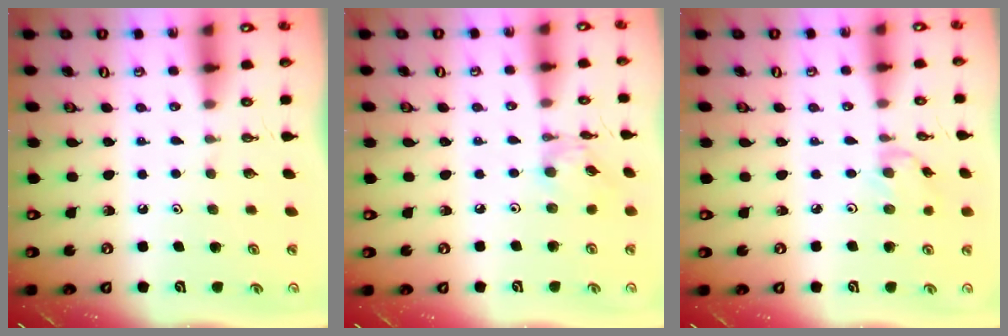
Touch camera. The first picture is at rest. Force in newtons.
{"total": 3.1, "press": 3.1, "slide": 0.1}
{"total": 0.7, "press": 0.6, "slide": 0.4}